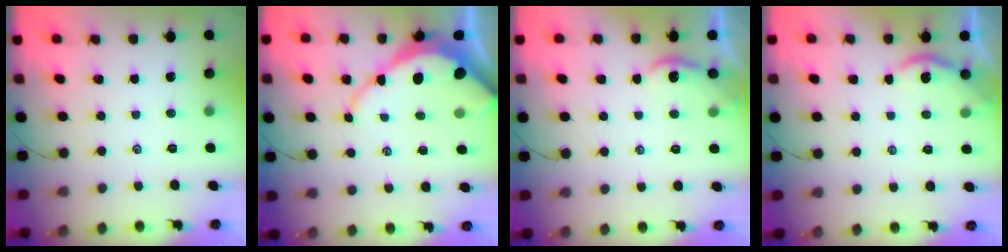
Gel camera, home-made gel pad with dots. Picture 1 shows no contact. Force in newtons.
{"total": 10.0, "press": 10.0, "slide": 1.1}
{"total": 2.3, "press": 2.3, "slide": 0.2}
{"total": 2.7, "press": 2.7, "slide": 0.2}